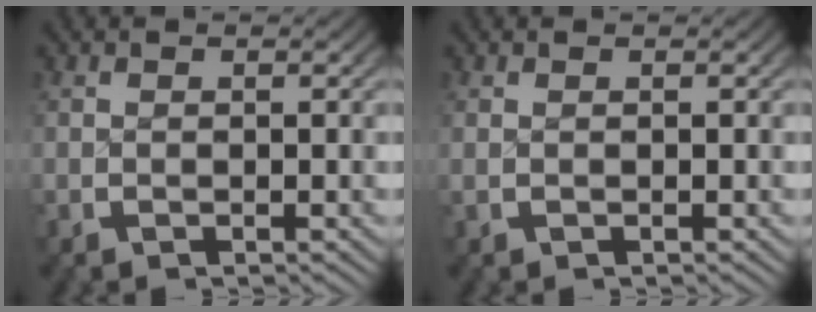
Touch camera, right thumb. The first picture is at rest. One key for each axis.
{"total": 0.0}